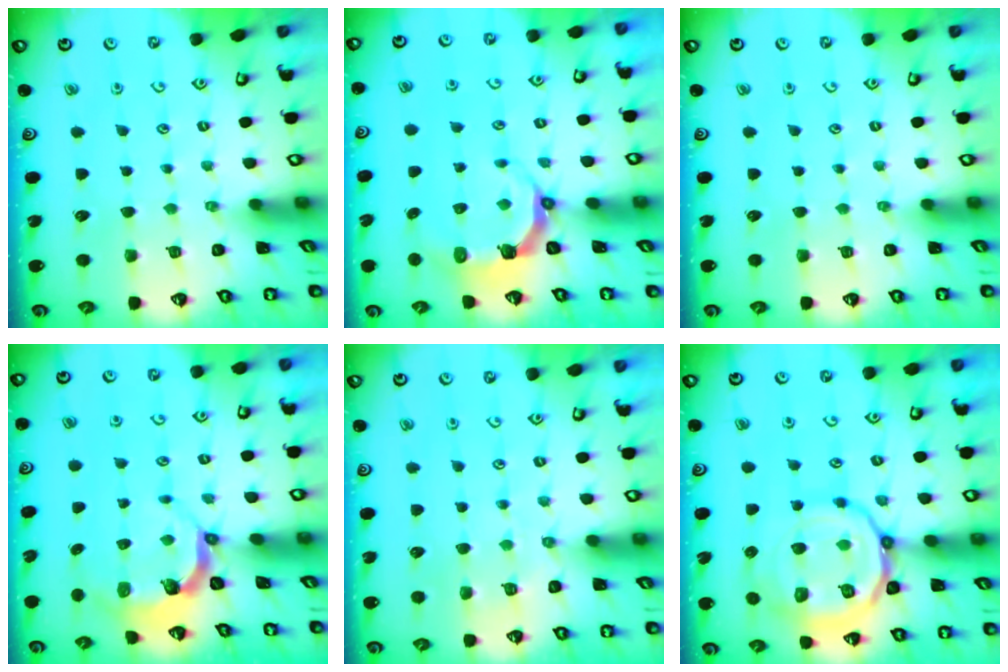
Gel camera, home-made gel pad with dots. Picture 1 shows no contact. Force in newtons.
{"total": 5.9, "press": 4.4, "slide": 4.0}
{"total": 0.0}
{"total": 4.4, "press": 3.2, "slide": 3.0}
{"total": 2.9, "press": 2.8, "slide": 0.6}
{"total": 18.1, "press": 18.0, "slide": 1.8}